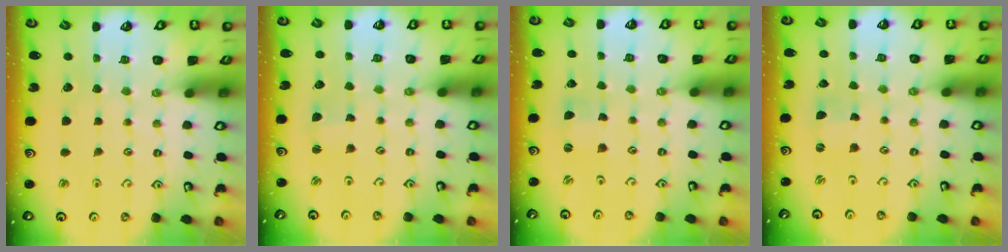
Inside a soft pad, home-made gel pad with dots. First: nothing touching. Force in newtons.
{"total": 1.0, "press": 0.9, "slide": 0.1}
{"total": 0.8, "press": 0.7, "slide": 0.2}
{"total": 0.0}